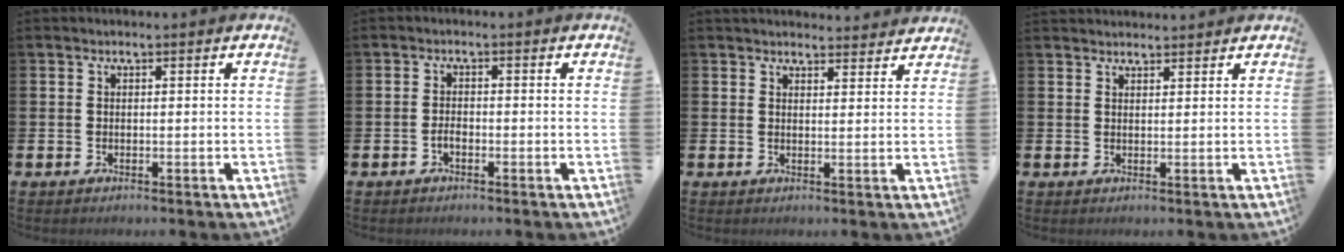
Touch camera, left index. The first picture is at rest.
{"total": 1.3, "force": [-0.7, 0.6, 0.9], "torque": [-0.019, 0.001, -0.013]}
{"total": 3.0, "force": [3.0, 0.6, 0.0], "torque": [0.004, -0.018, 0.052]}
{"total": 1.8, "force": [1.8, 0.3, -0.1], "torque": [0.009, -0.009, 0.031]}